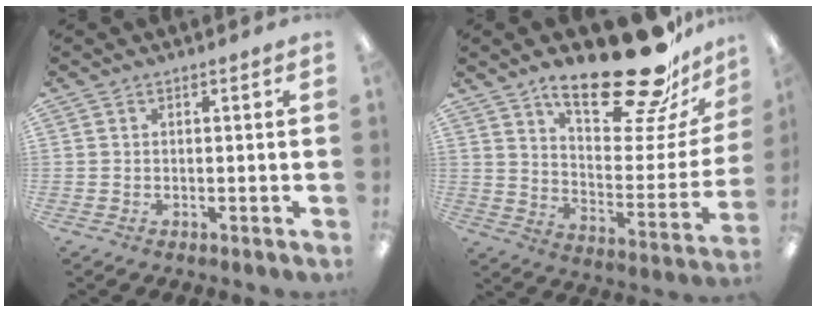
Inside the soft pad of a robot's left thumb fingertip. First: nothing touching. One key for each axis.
{"total": 25.0, "fx": 18.7, "fy": 7.7, "fz": 14.7, "tx": -0.201, "ty": -0.135, "tz": 0.307}